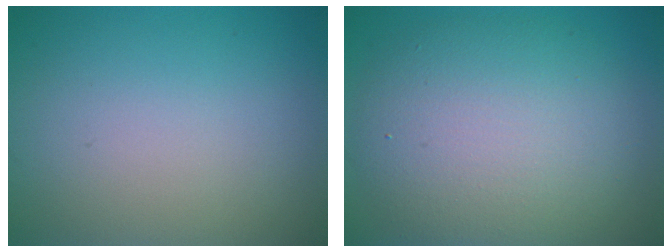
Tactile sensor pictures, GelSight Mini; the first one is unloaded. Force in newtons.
{"total": 8.7, "press": 8.6, "slide": 0.5}